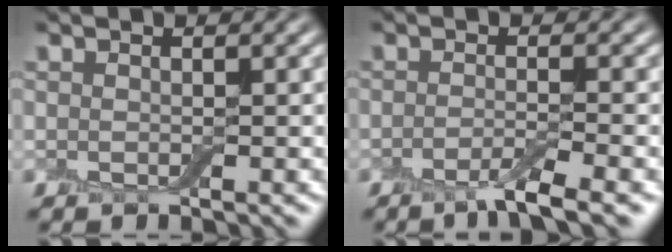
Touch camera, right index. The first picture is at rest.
{"total": 3.3, "force": [-2.0, 0.6, 2.6], "torque": [-0.041, -0.002, -0.045]}